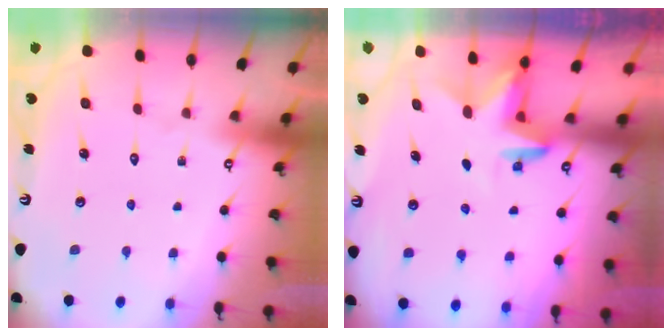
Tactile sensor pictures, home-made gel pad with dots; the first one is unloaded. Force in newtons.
{"total": 3.4, "press": 3.4, "slide": 0.2}